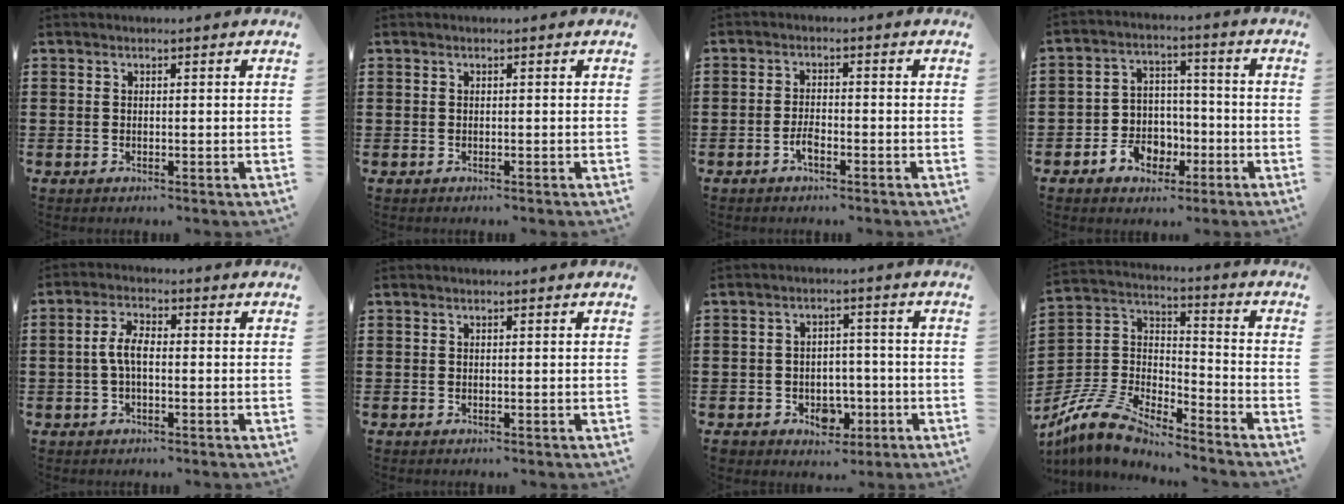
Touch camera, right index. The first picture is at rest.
{"total": 0.0}
{"total": 2.5, "force": [-1.4, 0.7, 1.9], "torque": [-0.045, -0.004, -0.027]}
{"total": 5.5, "force": [-2.4, 4.6, 1.7], "torque": [-0.040, 0.016, -0.041]}
{"total": 4.4, "force": [-0.5, 1.9, 3.9], "torque": [-0.087, 0.002, -0.015]}
{"total": 0.0}
{"total": 4.8, "force": [-2.0, 3.8, 2.1], "torque": [-0.039, 0.006, -0.034]}
{"total": 9.5, "force": [-8.6, 2.2, 3.4], "torque": [-0.100, 0.007, -0.180]}